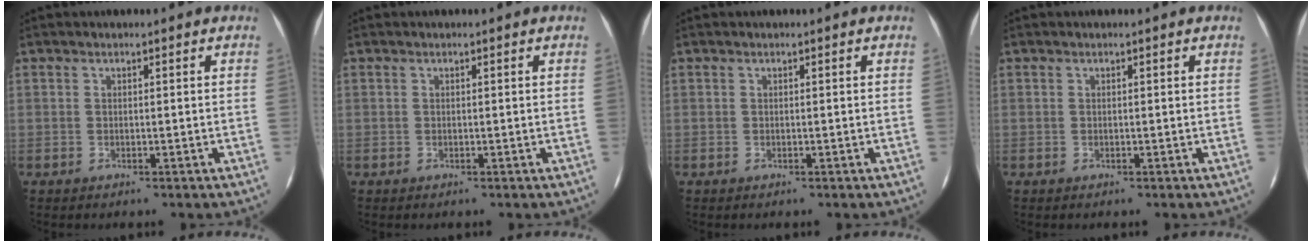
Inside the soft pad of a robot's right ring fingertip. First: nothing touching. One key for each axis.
{"total": 0.0}
{"total": 0.0}
{"total": 0.0}